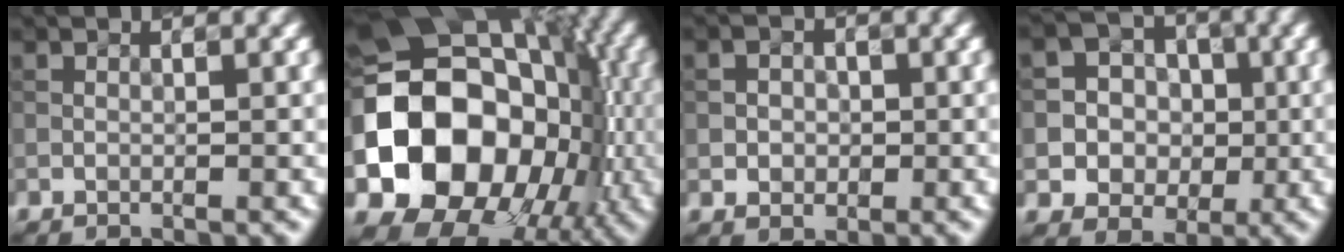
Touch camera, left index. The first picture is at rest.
{"total": 18.0, "force": [-2.3, 14.1, 11.0], "torque": [-0.191, -0.009, -0.043]}
{"total": 2.1, "force": [0.0, 1.9, 1.0], "torque": [-0.006, 0.005, -0.008]}
{"total": 6.2, "force": [-0.4, 6.0, 1.6], "torque": [-0.018, 0.028, -0.027]}